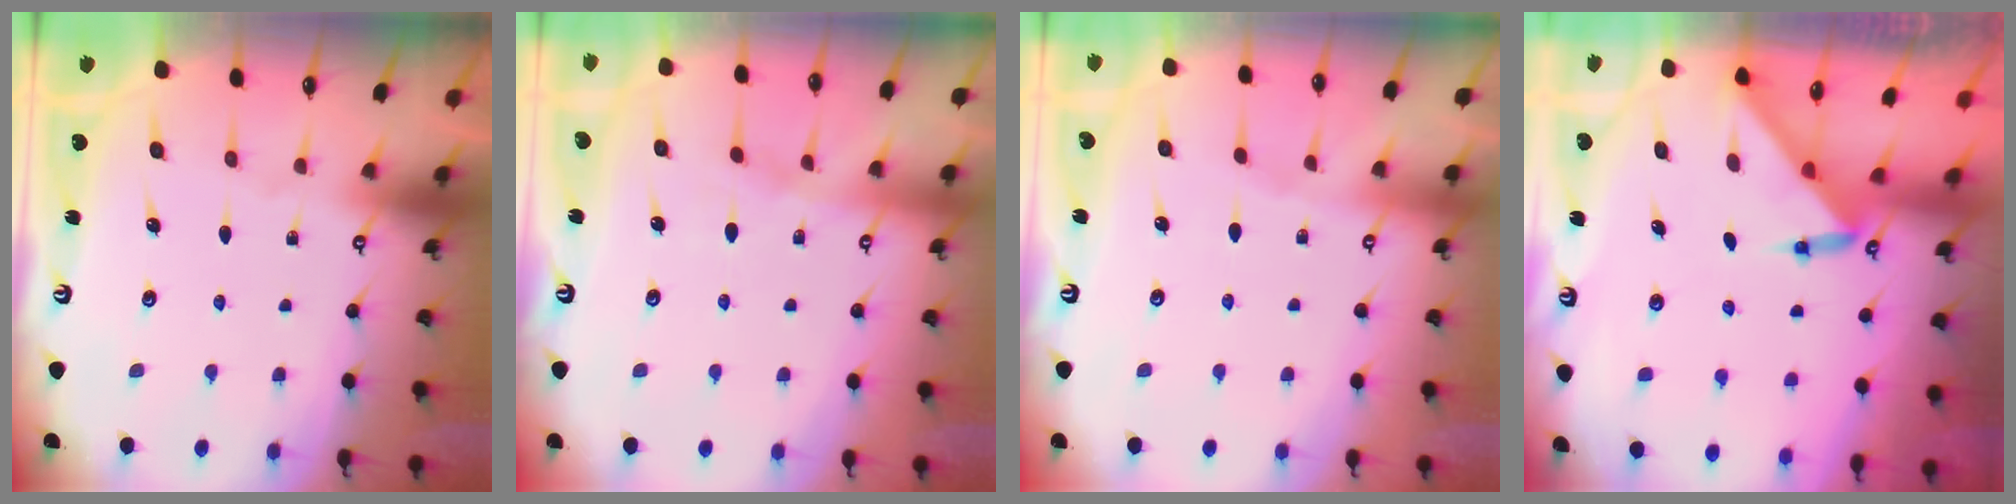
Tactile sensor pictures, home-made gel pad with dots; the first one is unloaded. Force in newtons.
{"total": 6.6, "press": 6.6, "slide": 0.6}
{"total": 2.4, "press": 2.3, "slide": 0.5}
{"total": 3.0, "press": 3.0, "slide": 0.3}